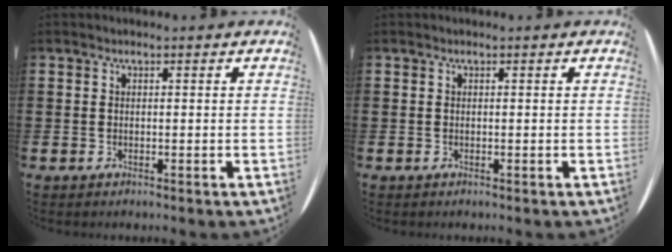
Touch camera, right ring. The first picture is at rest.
{"total": 0.0}